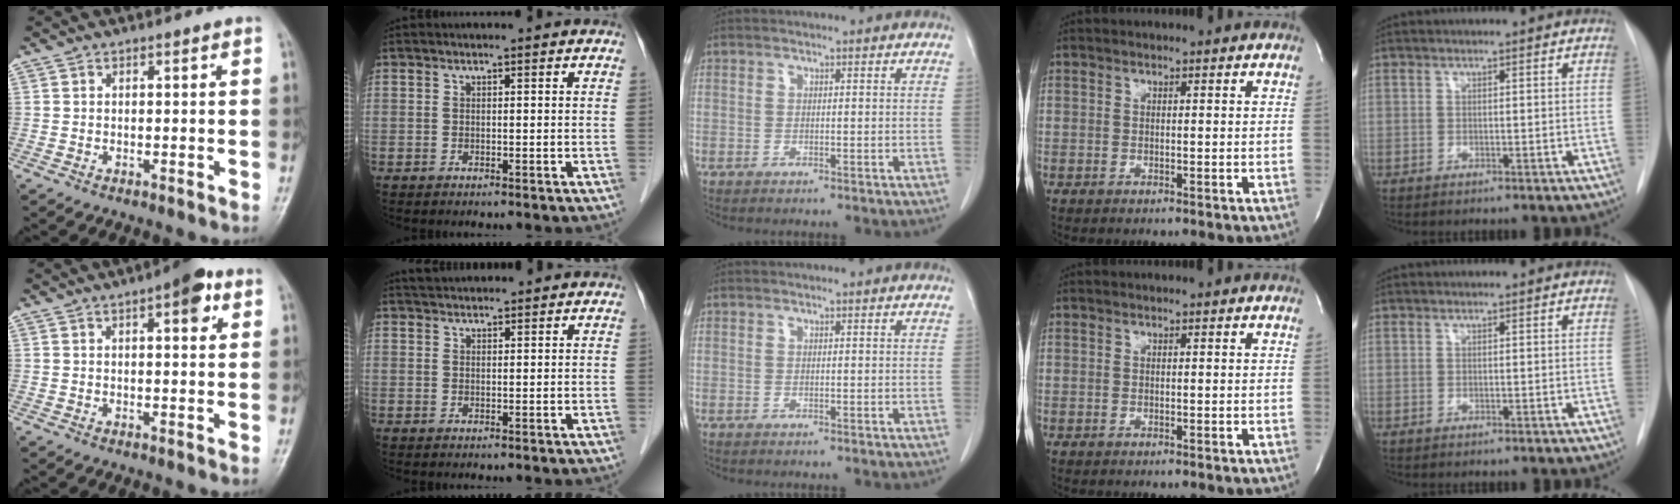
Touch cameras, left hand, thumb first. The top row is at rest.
{"thumb": {"total": 6.1, "force": [2.8, 2.1, 4.9], "torque": [-0.052, -0.004, 0.031]}, "index": {"total": 3.6, "force": [3.4, 0.6, 1.0], "torque": [-0.015, 0.033, 0.056]}}